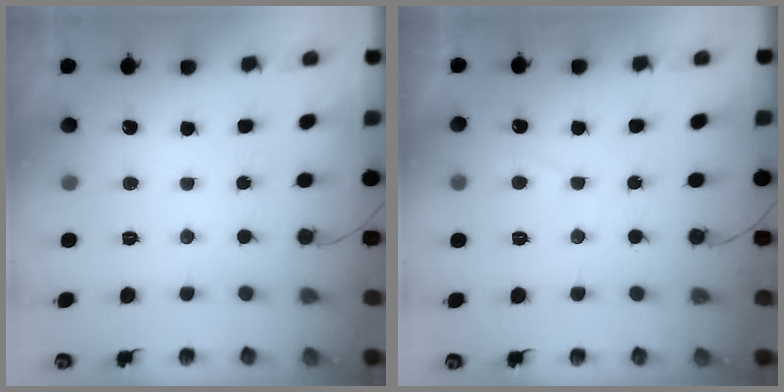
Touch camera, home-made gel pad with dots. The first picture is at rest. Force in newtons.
{"total": 1.6, "press": 1.5, "slide": 0.6}